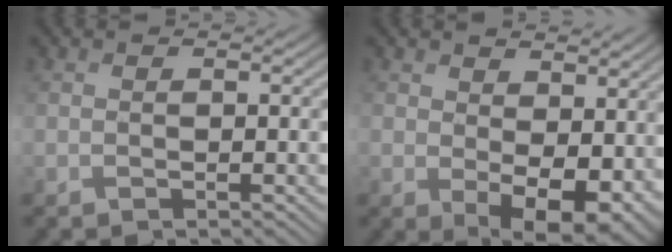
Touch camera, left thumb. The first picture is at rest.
{"total": 8.1, "force": [1.3, 4.9, 6.3], "torque": [-0.102, -0.025, 0.031]}